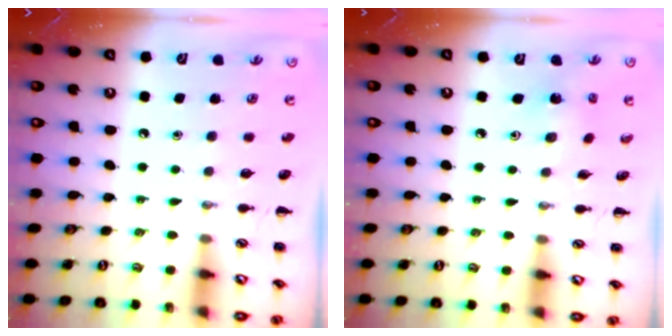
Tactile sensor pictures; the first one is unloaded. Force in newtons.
{"total": 3.0, "press": 2.8, "slide": 0.9}